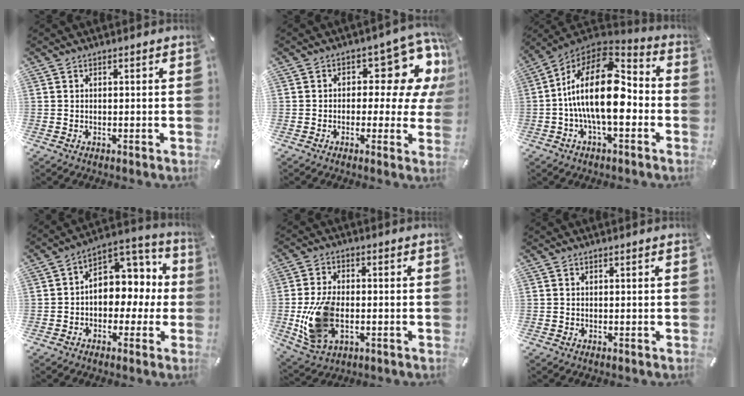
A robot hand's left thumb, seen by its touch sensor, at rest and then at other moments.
{"total": 12.3, "force": [5.3, 6.1, 9.3], "torque": [-0.111, -0.051, 0.086]}
{"total": 20.5, "force": [-1.3, 10.1, 17.8], "torque": [-0.337, 0.001, -0.026]}
{"total": 9.1, "force": [0.7, 7.8, 4.6], "torque": [-0.054, -0.013, 0.015]}
{"total": 12.7, "force": [-2.5, 7.9, 9.7], "torque": [-0.212, -0.002, -0.038]}
{"total": 0.0}